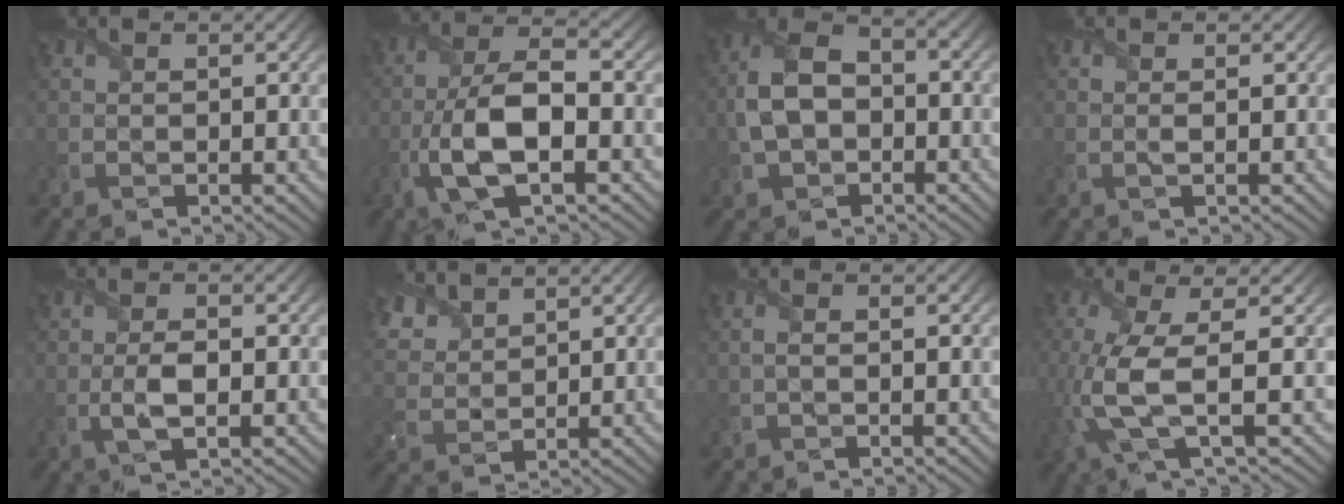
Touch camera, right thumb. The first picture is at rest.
{"total": 9.5, "force": [-2.8, 3.6, 8.3], "torque": [-0.175, 0.004, -0.062]}
{"total": 8.3, "force": [-1.6, 5.5, 6.0], "torque": [-0.138, 0.005, -0.038]}
{"total": 0.7, "force": [0.1, -0.1, 0.7], "torque": [-0.015, 0.003, -0.003]}
{"total": 3.4, "force": [-0.8, 1.3, 3.0], "torque": [-0.069, -0.003, -0.020]}
{"total": 5.1, "force": [3.9, 2.5, 1.9], "torque": [-0.061, 0.005, 0.086]}
{"total": 1.0, "force": [-0.3, 0.3, 0.9], "torque": [-0.023, 0.001, -0.008]}
{"total": 7.3, "force": [-0.5, 2.0, 7.0], "torque": [-0.163, -0.001, -0.017]}